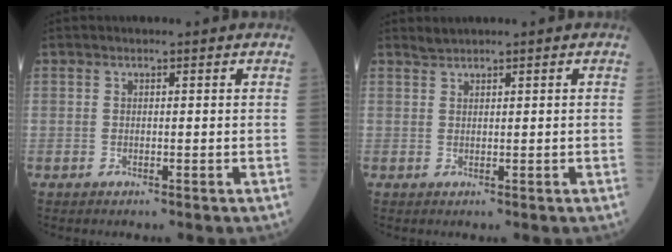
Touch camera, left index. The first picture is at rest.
{"total": 1.0, "force": [1.0, -0.1, 0.1], "torque": [-0.004, 0.006, 0.025]}